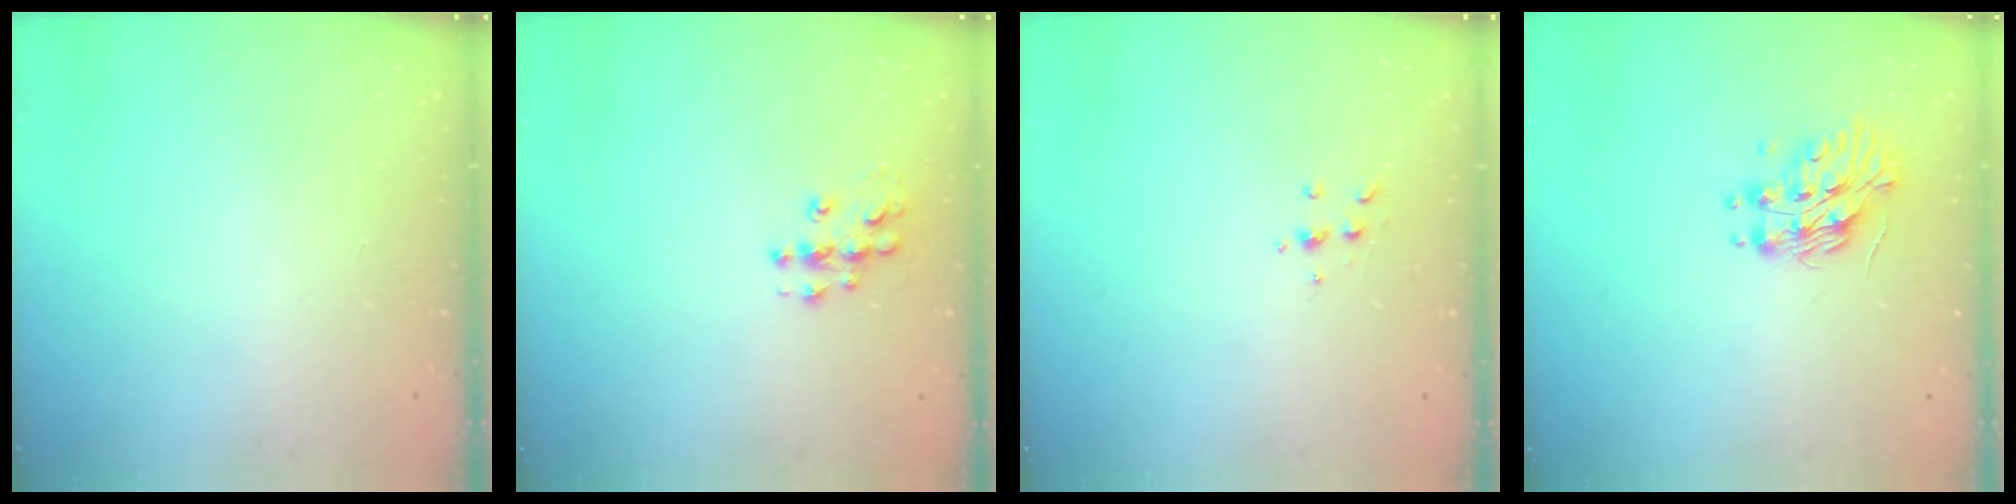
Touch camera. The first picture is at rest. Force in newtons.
{"total": 7.9, "press": 7.9, "slide": 0.3}
{"total": 4.9, "press": 4.8, "slide": 1.1}
{"total": 11.6, "press": 11.6, "slide": 0.0}